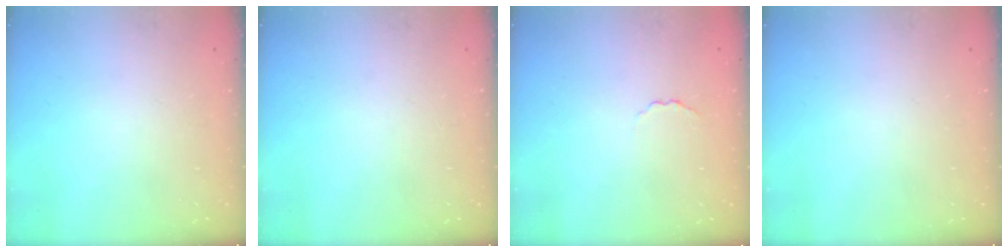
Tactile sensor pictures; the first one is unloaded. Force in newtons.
{"total": 0.0}
{"total": 2.0, "press": 1.9, "slide": 0.4}
{"total": 0.0}